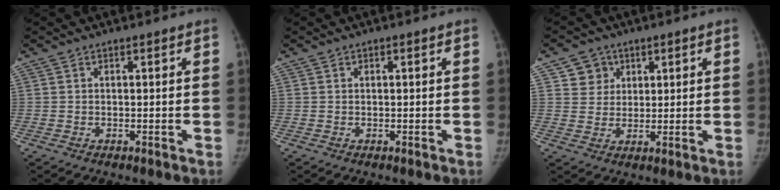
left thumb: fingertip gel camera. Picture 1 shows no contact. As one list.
[{"total": 0.0}, {"total": 5.0, "force": [2.2, 4.5, 0.0], "torque": [0.031, -0.009, 0.036]}]